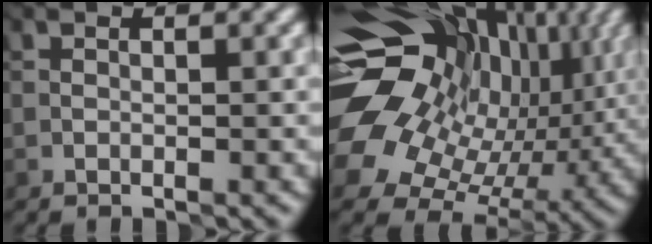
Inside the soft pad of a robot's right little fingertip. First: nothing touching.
{"total": 18.6, "force": [4.5, 13.9, 11.4], "torque": [-0.213, 0.029, 0.093]}